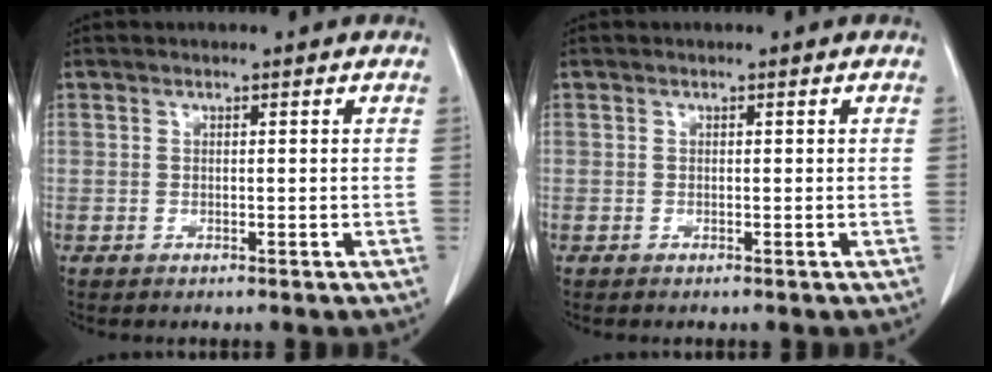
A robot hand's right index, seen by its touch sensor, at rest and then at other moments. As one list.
[{"total": 0.0}]